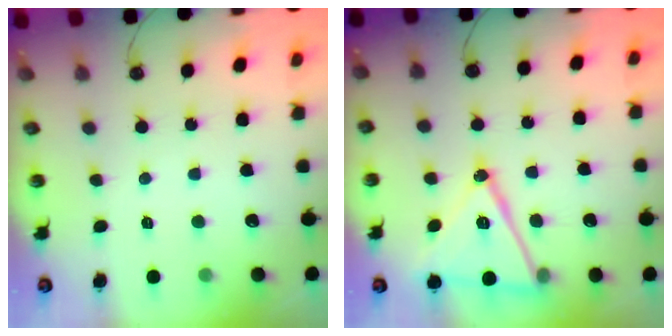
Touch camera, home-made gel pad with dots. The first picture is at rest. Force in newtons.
{"total": 17.5, "press": 17.1, "slide": 3.3}